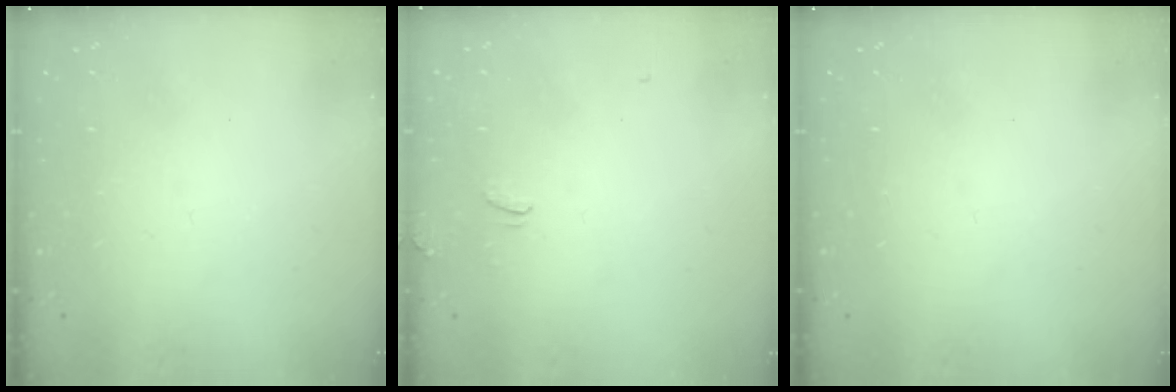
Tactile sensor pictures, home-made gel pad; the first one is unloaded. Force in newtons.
{"total": 0.5, "press": 0.1, "slide": 0.5}
{"total": 0.0}